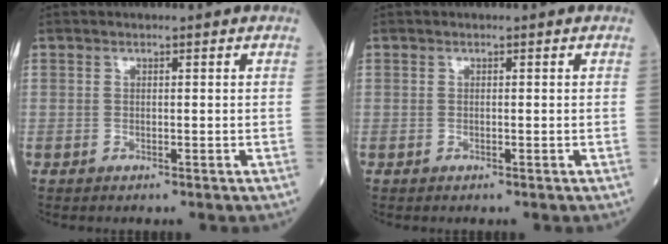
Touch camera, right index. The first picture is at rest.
{"total": 0.0}